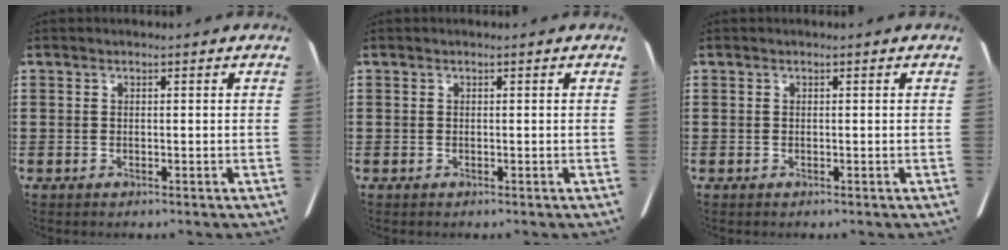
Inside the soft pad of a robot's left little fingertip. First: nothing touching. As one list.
[{"total": 0.0}, {"total": 0.0}]